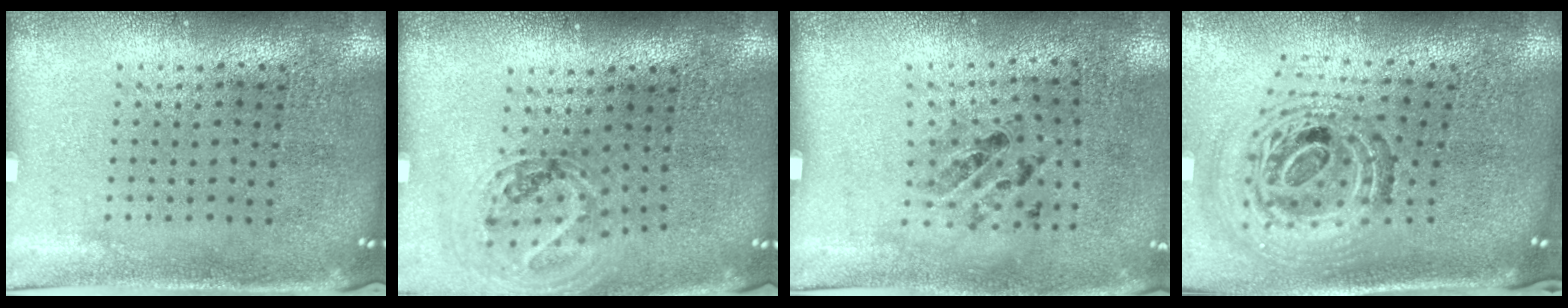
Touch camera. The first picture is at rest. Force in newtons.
{"total": 1.1, "press": 1.1, "slide": 0.2}
{"total": 1.1, "press": 0.7, "slide": 0.8}
{"total": 1.6, "press": 1.3, "slide": 0.9}